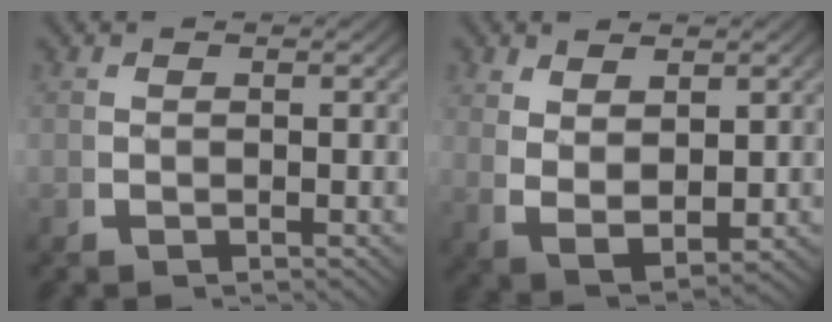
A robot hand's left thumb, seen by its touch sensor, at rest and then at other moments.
{"total": 5.0, "force": [0.5, 3.1, 3.9], "torque": [-0.094, -0.025, 0.033]}